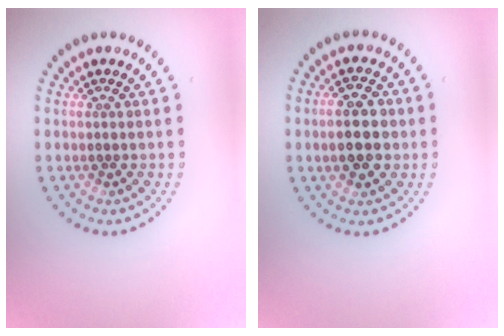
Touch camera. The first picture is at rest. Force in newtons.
{"total": 4.6, "press": 4.6, "slide": 0.1}